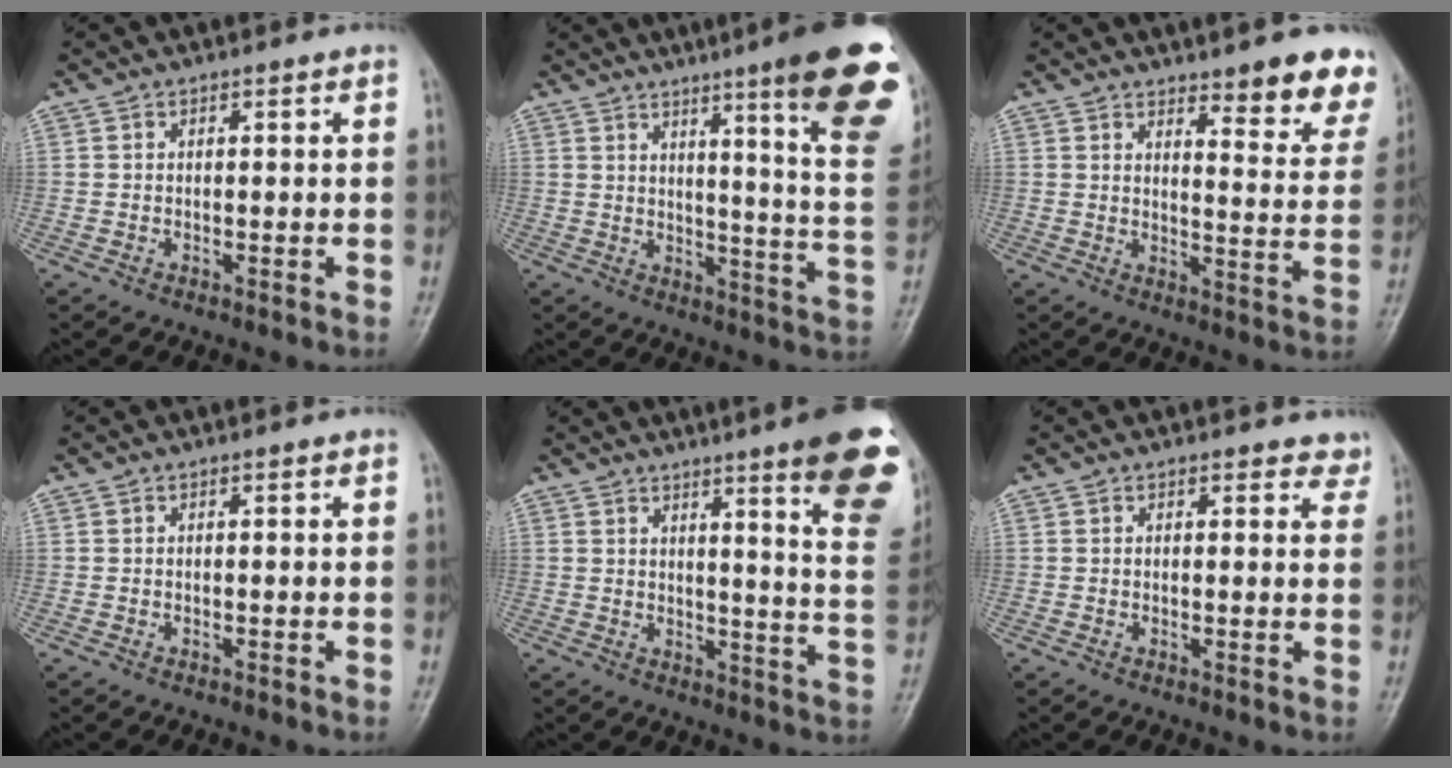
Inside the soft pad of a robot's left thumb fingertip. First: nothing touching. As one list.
[{"total": 21.4, "force": [11.9, 2.3, 17.7], "torque": [-0.203, -0.059, 0.146]}, {"total": 11.2, "force": [8.7, 3.0, 6.5], "torque": [-0.040, -0.057, 0.098]}, {"total": 0.0}, {"total": 18.1, "force": [10.7, 1.9, 14.5], "torque": [-0.152, -0.058, 0.122]}, {"total": 3.5, "force": [3.1, 1.5, 0.8], "torque": [0.023, -0.013, 0.020]}]